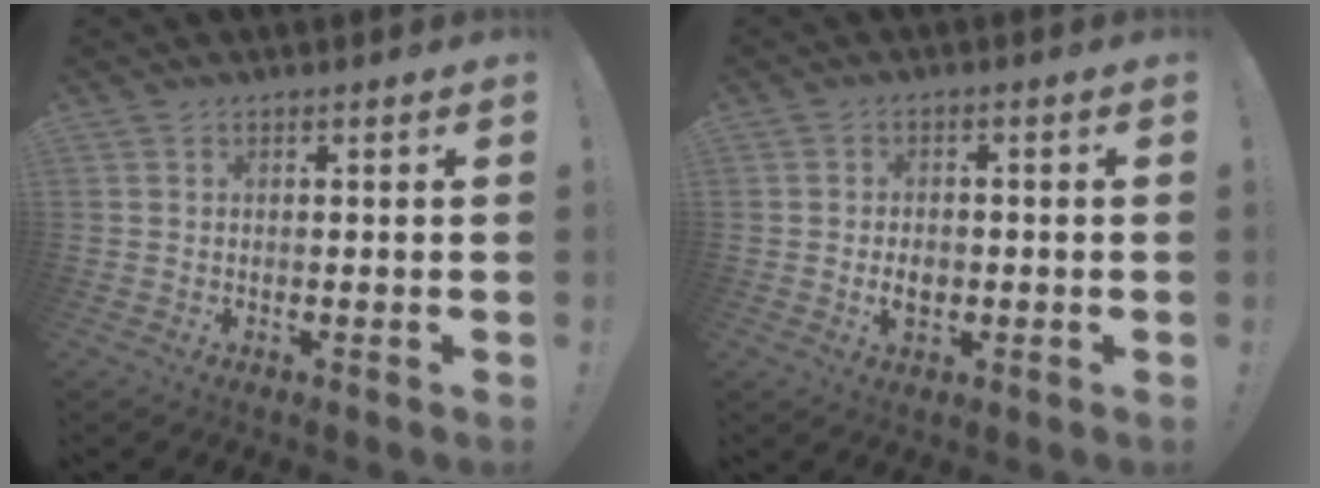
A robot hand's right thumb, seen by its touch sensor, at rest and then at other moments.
{"total": 4.4, "force": [-1.3, 2.8, 3.1], "torque": [-0.047, 0.004, -0.025]}